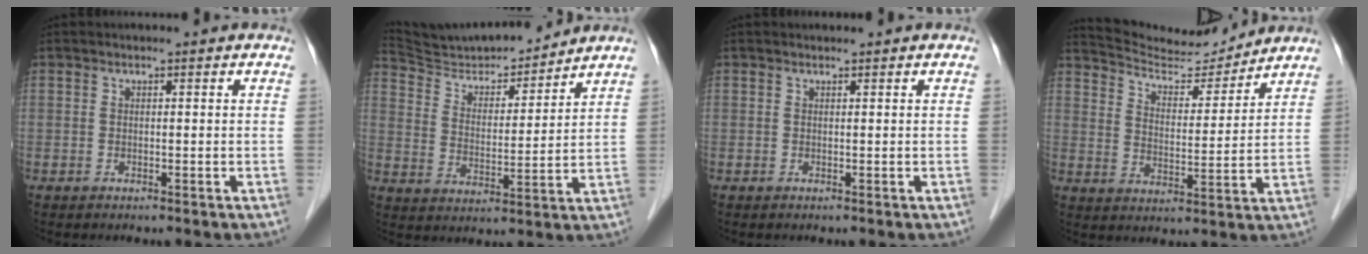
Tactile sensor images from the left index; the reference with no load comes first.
{"total": 13.6, "force": [13.1, 1.2, 3.2], "torque": [-0.064, 0.003, 0.229]}
{"total": 0.0}
{"total": 11.4, "force": [11.2, 0.8, 1.8], "torque": [-0.037, 0.003, 0.186]}